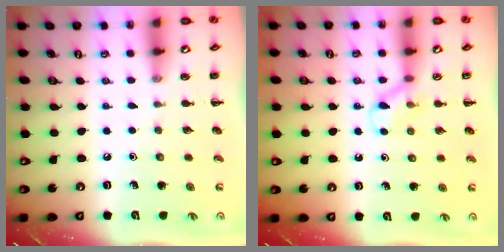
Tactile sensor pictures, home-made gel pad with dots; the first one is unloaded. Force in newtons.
{"total": 5.4, "press": 5.0, "slide": 2.0}